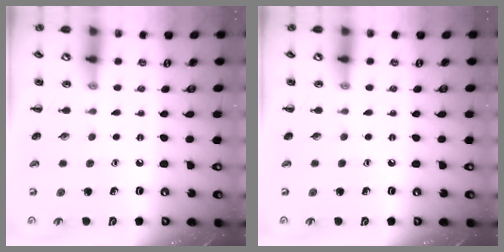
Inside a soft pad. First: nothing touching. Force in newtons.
{"total": 0.0}